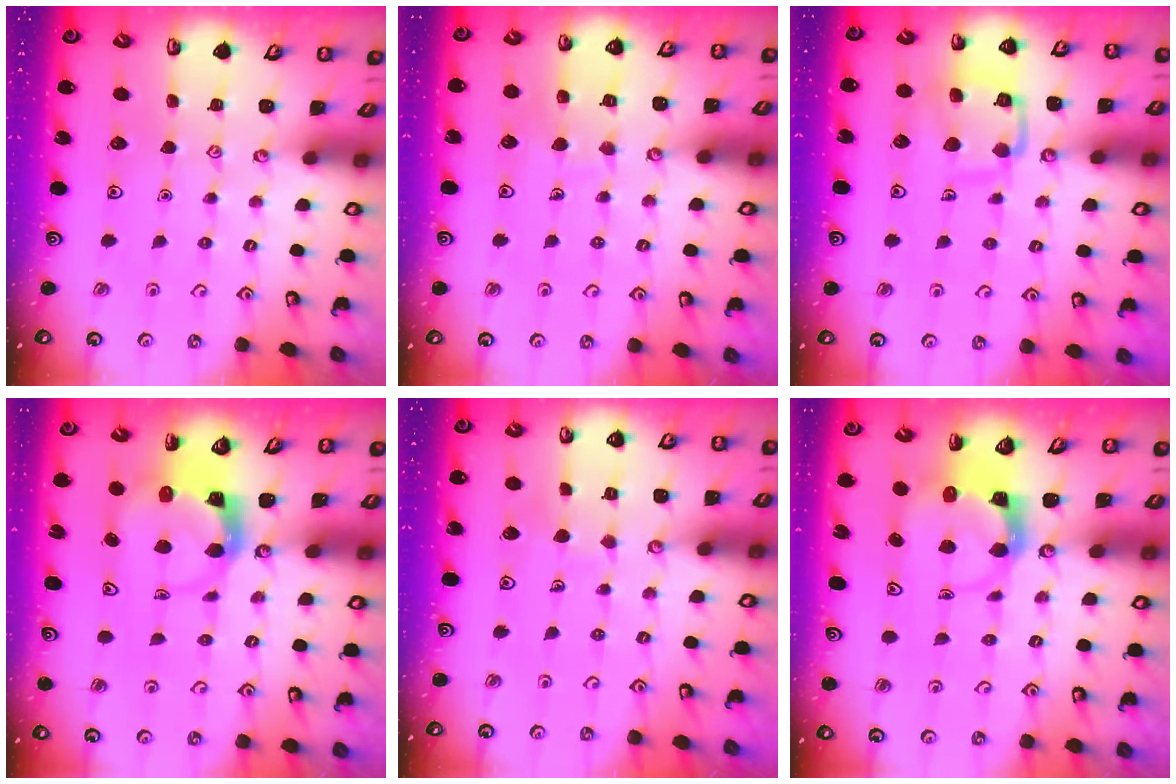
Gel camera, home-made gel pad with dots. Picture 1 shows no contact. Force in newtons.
{"total": 7.8, "press": 7.7, "slide": 0.5}
{"total": 12.6, "press": 12.5, "slide": 1.2}
{"total": 4.0, "press": 3.9, "slide": 0.6}
{"total": 3.7, "press": 3.7, "slide": 0.2}
{"total": 3.7, "press": 3.6, "slide": 0.5}